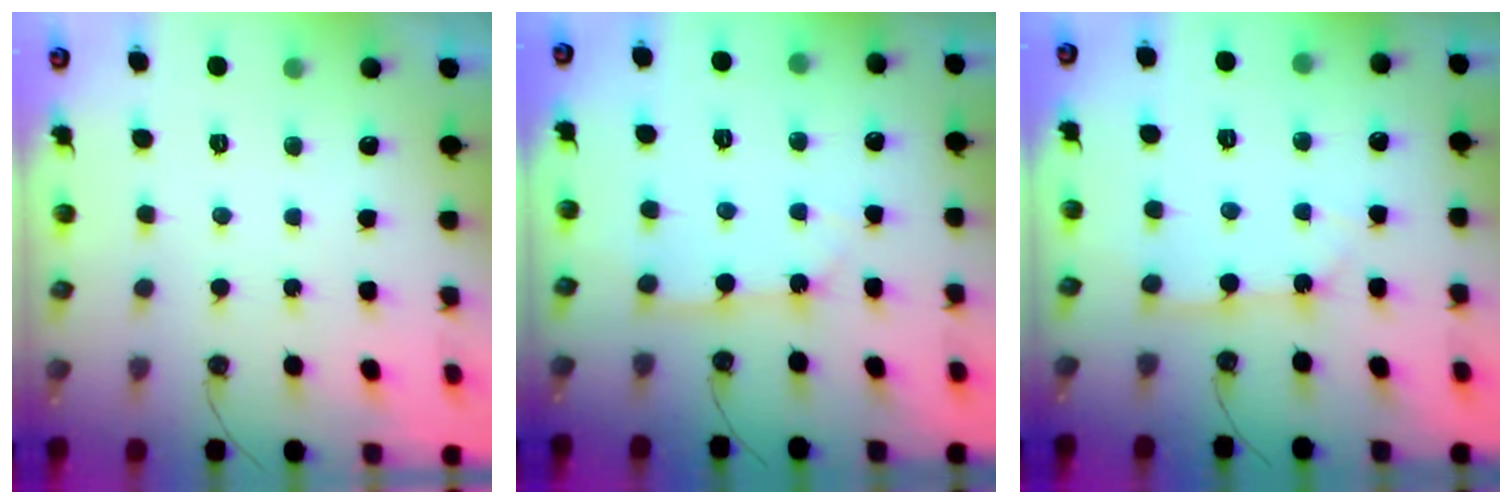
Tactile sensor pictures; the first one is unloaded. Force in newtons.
{"total": 3.9, "press": 3.8, "slide": 0.6}
{"total": 3.9, "press": 3.8, "slide": 0.6}